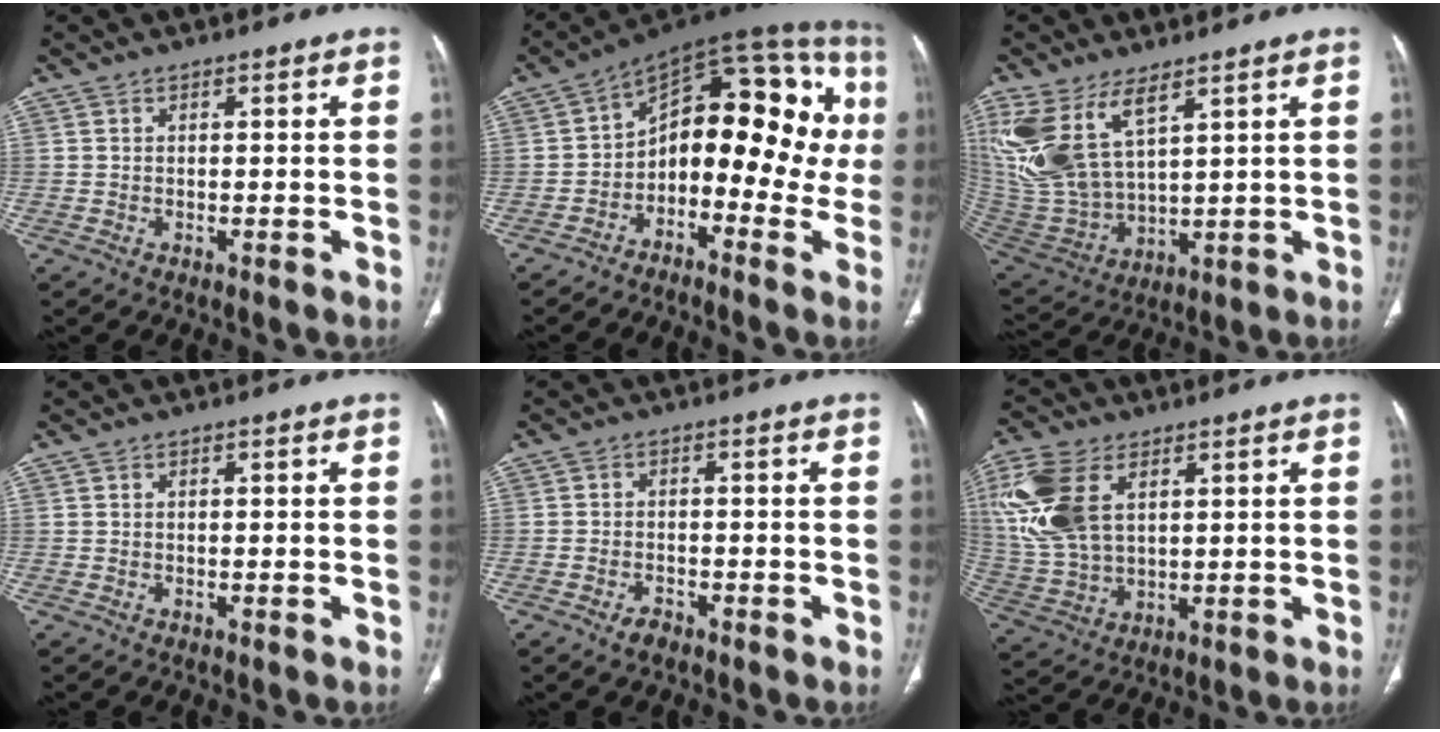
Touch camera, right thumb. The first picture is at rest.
{"total": 21.1, "force": [-1.7, 11.9, 17.4], "torque": [-0.184, 0.072, -0.035]}
{"total": 16.1, "force": [8.2, 7.5, 11.7], "torque": [-0.250, -0.033, 0.188]}
{"total": 0.0}
{"total": 2.5, "force": [-1.7, 1.3, 1.2], "torque": [-0.024, 0.009, -0.028]}
{"total": 16.5, "force": [5.5, 9.8, 12.0], "torque": [-0.274, -0.008, 0.116]}